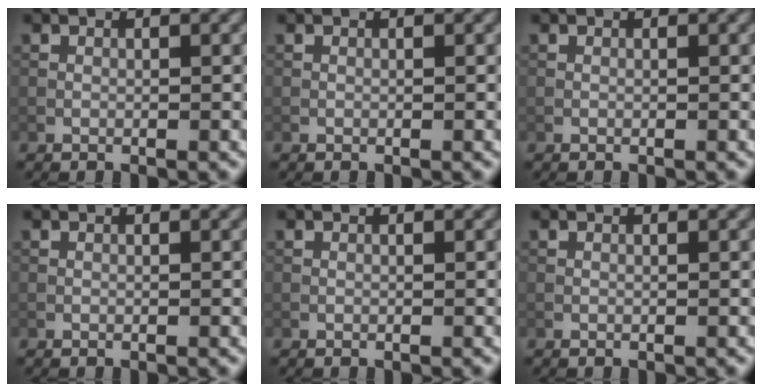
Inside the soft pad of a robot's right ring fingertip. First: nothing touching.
{"total": 0.0}
{"total": 0.0}
{"total": 0.0}
{"total": 0.0}
{"total": 0.0}